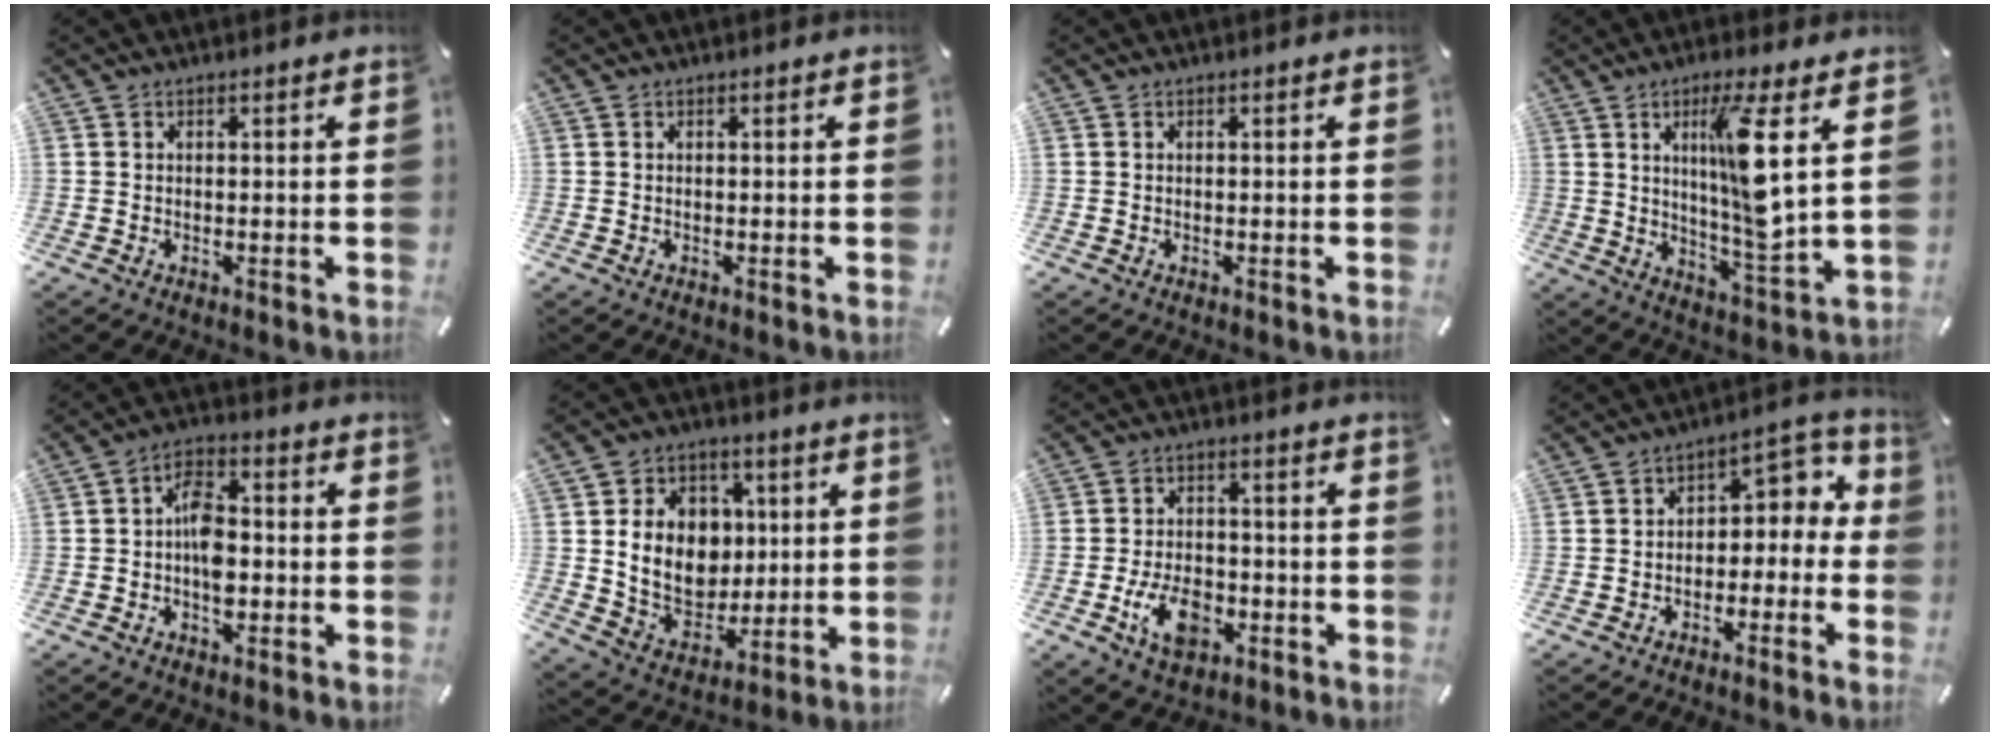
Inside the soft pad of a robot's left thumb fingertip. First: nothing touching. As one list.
[{"total": 0.0}, {"total": 0.0}, {"total": 13.9, "force": [4.0, 1.9, 13.2], "torque": [-0.224, -0.024, 0.056]}, {"total": 8.0, "force": [-1.5, 4.8, 6.2], "torque": [-0.114, 0.009, -0.028]}, {"total": 14.8, "force": [2.4, 12.4, 7.7], "torque": [-0.142, -0.003, 0.053]}, {"total": 9.6, "force": [-3.6, 6.0, 6.5], "torque": [-0.130, 0.008, -0.063]}, {"total": 5.8, "force": [-0.4, 4.7, 3.4], "torque": [-0.040, -0.003, -0.014]}]